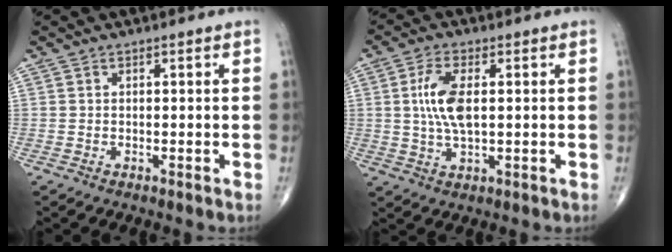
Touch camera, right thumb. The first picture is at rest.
{"total": 7.8, "force": [0.9, 3.3, 7.0], "torque": [-0.148, -0.002, 0.018]}